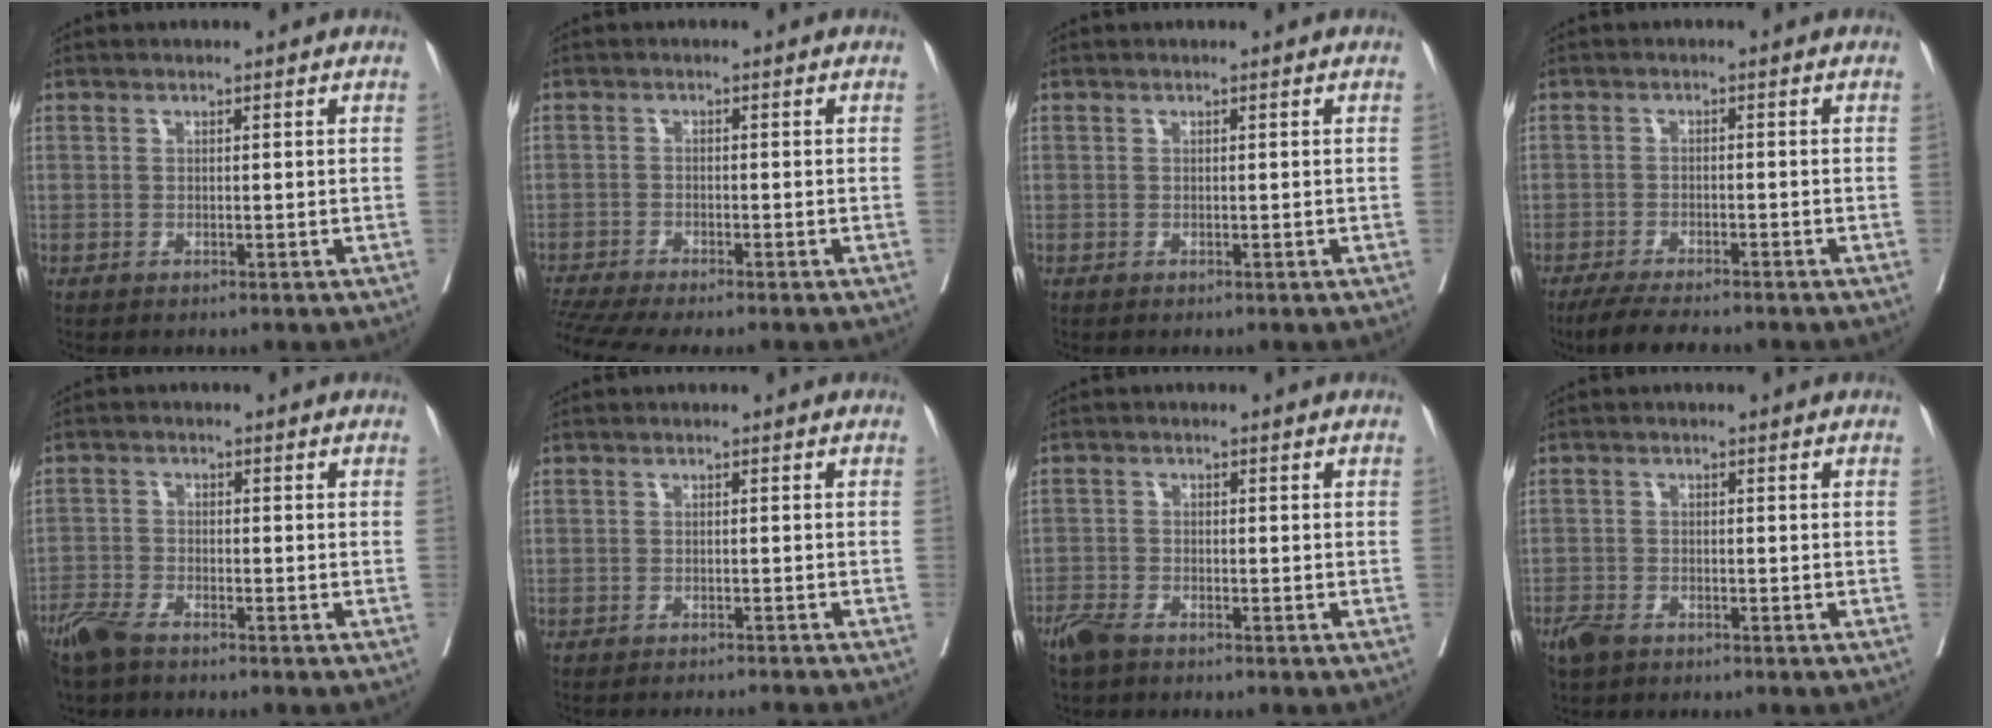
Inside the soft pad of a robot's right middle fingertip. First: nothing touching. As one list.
[{"total": 8.2, "force": [-7.1, 0.0, 4.0], "torque": [-0.066, -0.008, -0.119]}, {"total": 0.0}, {"total": 7.2, "force": [-6.2, 1.1, 3.5], "torque": [-0.054, -0.016, -0.102]}, {"total": 5.1, "force": [-4.3, 1.2, 2.5], "torque": [-0.053, -0.010, -0.083]}, {"total": 6.5, "force": [-6.3, -0.5, 1.5], "torque": [-0.009, -0.007, -0.076]}, {"total": 3.6, "force": [-3.0, 1.1, 1.7], "torque": [-0.035, -0.005, -0.057]}, {"total": 3.0, "force": [-2.3, 1.5, 1.3], "torque": [-0.027, -0.002, -0.041]}]